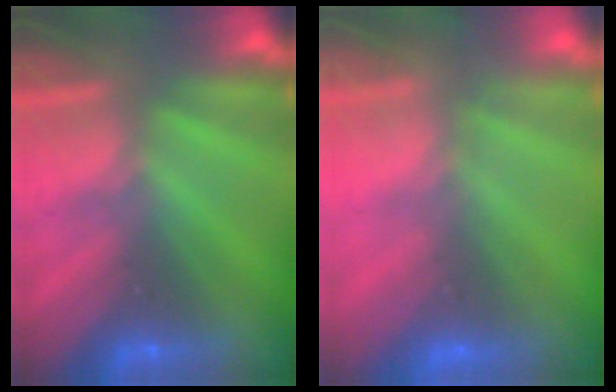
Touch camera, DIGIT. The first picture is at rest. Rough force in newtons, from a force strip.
{"total": 7.0}